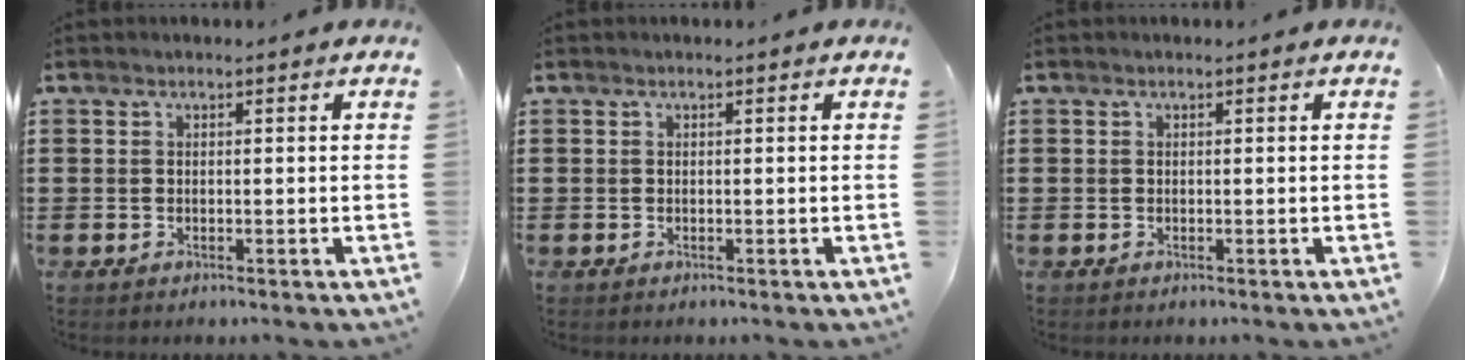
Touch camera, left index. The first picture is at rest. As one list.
[{"total": 0.0}, {"total": 0.0}]